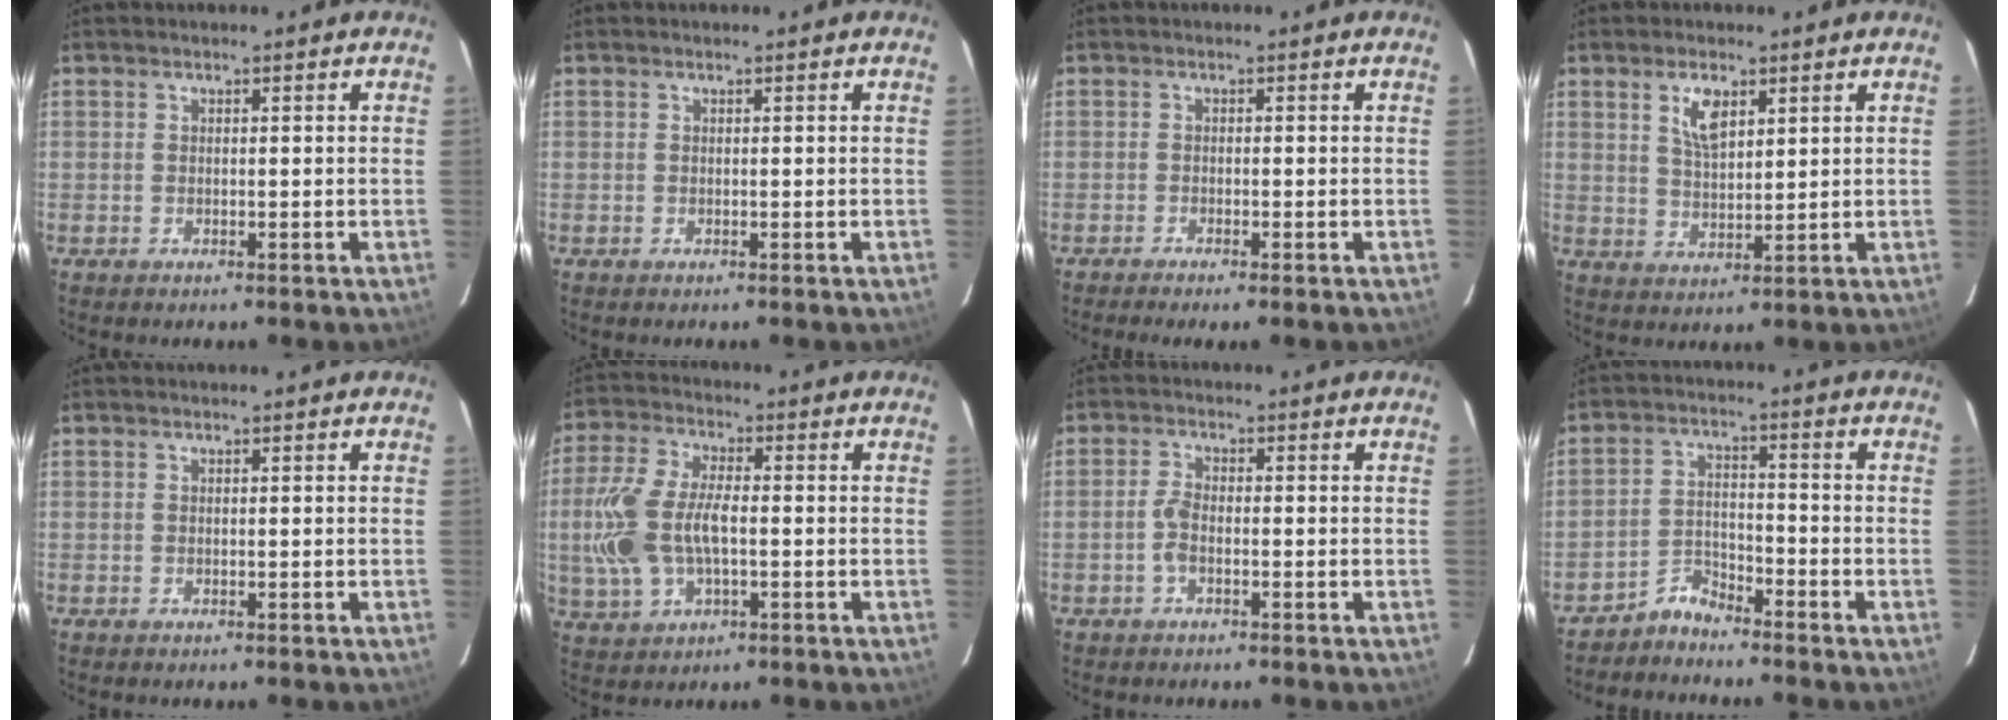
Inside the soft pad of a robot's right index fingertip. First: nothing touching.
{"total": 0.0}
{"total": 2.1, "force": [-1.7, -0.2, 1.2], "torque": [-0.034, -0.004, -0.030]}
{"total": 5.6, "force": [2.8, 2.5, 4.1], "torque": [-0.074, 0.004, 0.056]}
{"total": 0.0}
{"total": 13.0, "force": [-1.1, 6.9, 11.0], "torque": [-0.244, 0.008, -0.018]}
{"total": 2.6, "force": [-1.1, 1.1, 2.1], "torque": [-0.051, 0.006, -0.023]}
{"total": 4.1, "force": [-3.9, 1.0, 0.3], "torque": [-0.004, 0.015, -0.076]}